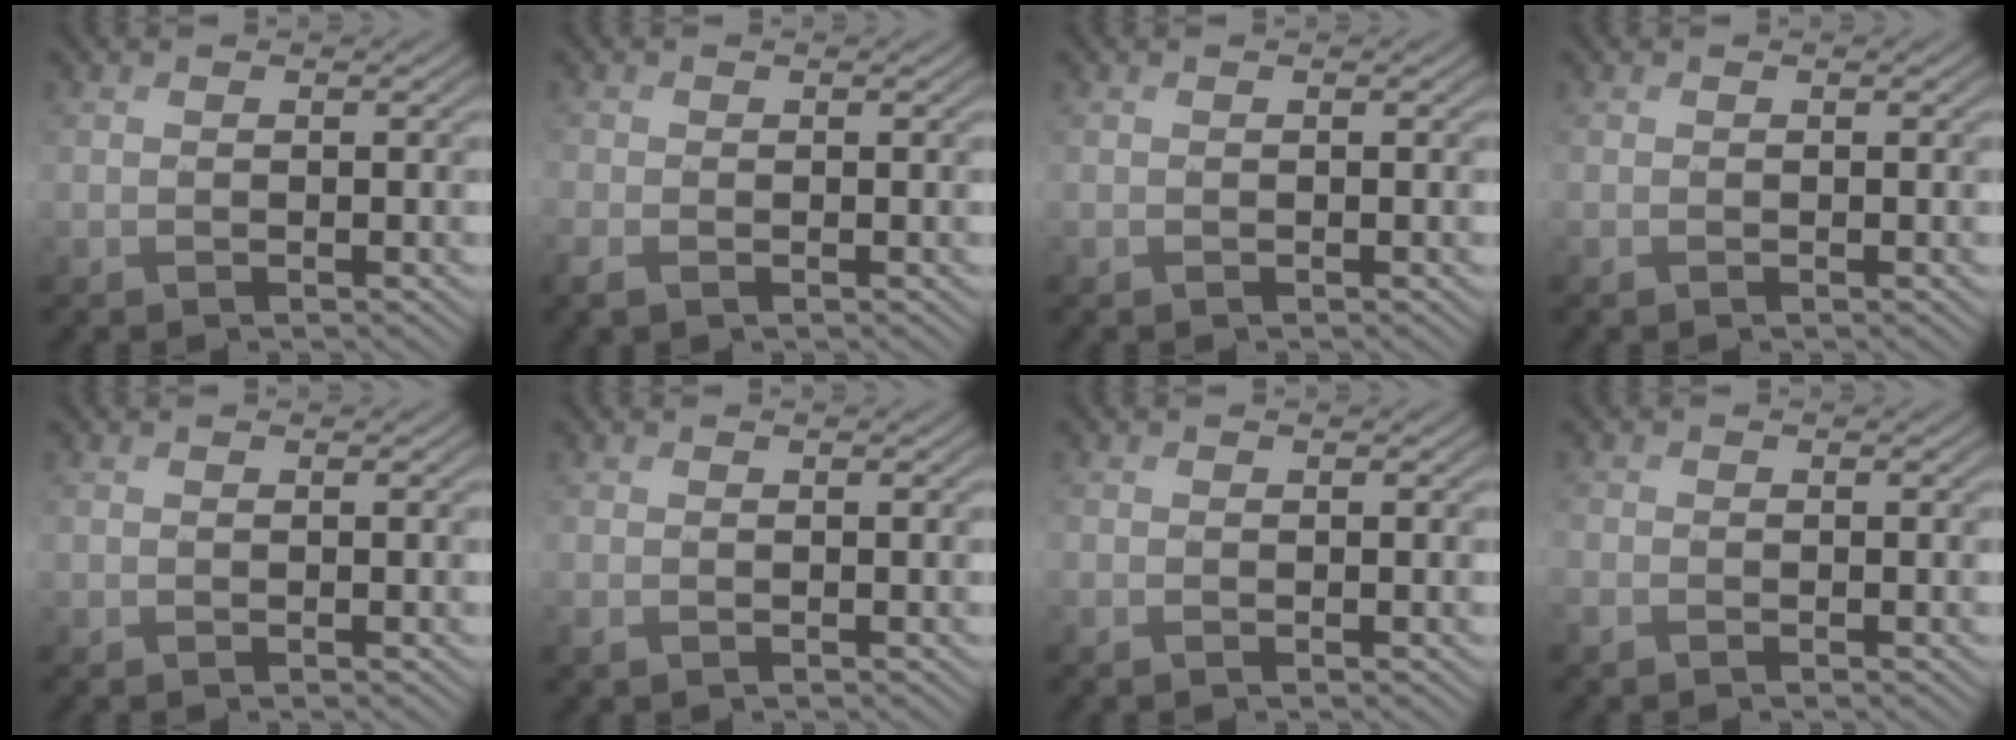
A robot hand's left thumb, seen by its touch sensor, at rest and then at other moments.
{"total": 2.0, "force": [-1.0, 1.2, 1.1], "torque": [-0.036, -0.009, -0.027]}
{"total": 0.0}
{"total": 0.0}
{"total": 0.0}
{"total": 0.9, "force": [-0.4, 0.5, 0.6], "torque": [-0.020, -0.007, -0.008]}
{"total": 0.6, "force": [-0.4, 0.3, 0.4], "torque": [-0.014, -0.004, -0.007]}
{"total": 1.4, "force": [-1.0, 0.8, 0.7], "torque": [-0.023, -0.005, -0.027]}